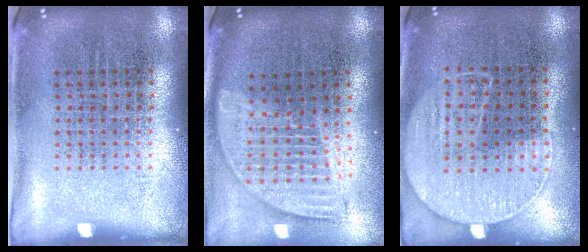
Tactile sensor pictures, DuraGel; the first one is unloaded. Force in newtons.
{"total": 1.8, "press": 1.5, "slide": 1.0}
{"total": 1.3, "press": 1.0, "slide": 0.7}